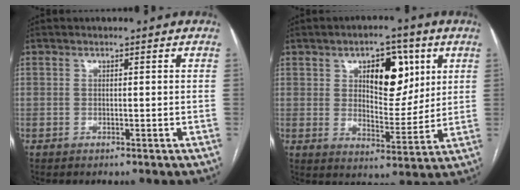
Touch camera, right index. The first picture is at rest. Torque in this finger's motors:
{"motor_torque": [0.80, 0.68, 0.31, 0.09]}